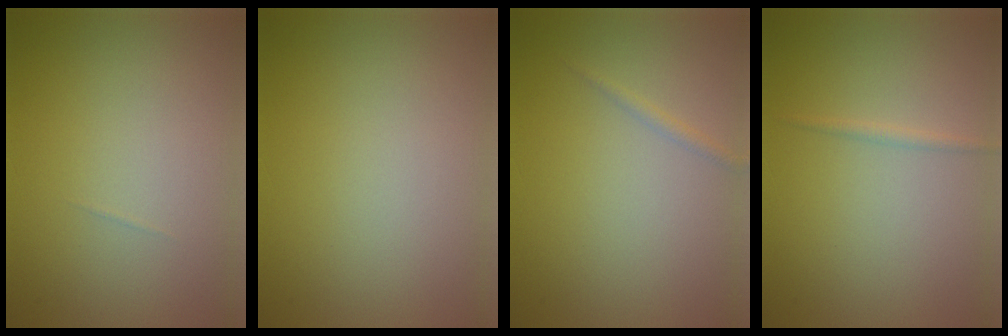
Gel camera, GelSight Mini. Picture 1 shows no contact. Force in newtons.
{"total": 0.0}
{"total": 0.8, "press": 0.8, "slide": 0.1}
{"total": 0.7, "press": 0.7, "slide": 0.0}